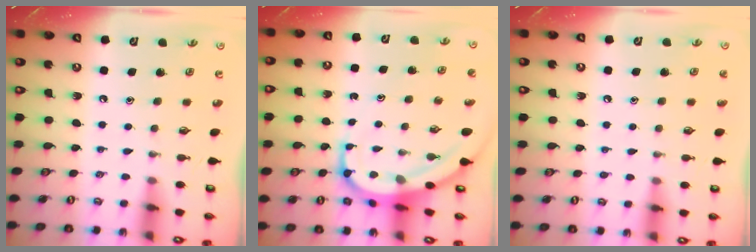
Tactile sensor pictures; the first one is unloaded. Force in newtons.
{"total": 10.5, "press": 10.4, "slide": 1.0}
{"total": 3.2, "press": 3.2, "slide": 0.4}